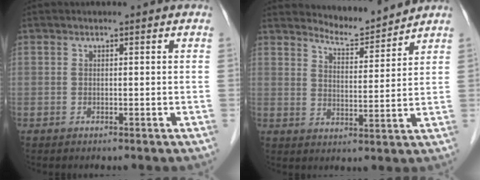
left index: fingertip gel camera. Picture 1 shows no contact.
{"total": 5.7, "force": [5.7, -0.3, -0.3], "torque": [-0.007, -0.011, 0.096]}